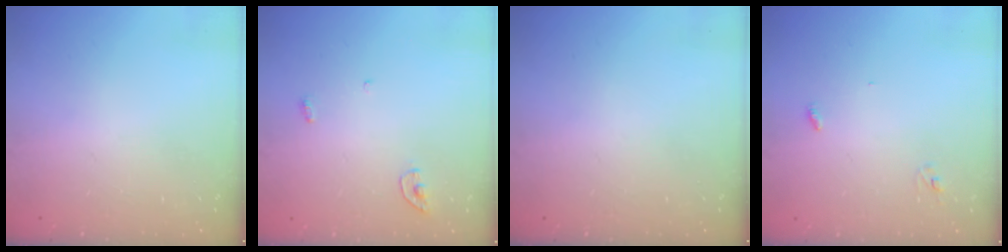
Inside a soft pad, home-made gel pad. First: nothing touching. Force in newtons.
{"total": 3.6, "press": 3.5, "slide": 0.4}
{"total": 0.0}
{"total": 2.8, "press": 2.8, "slide": 0.2}